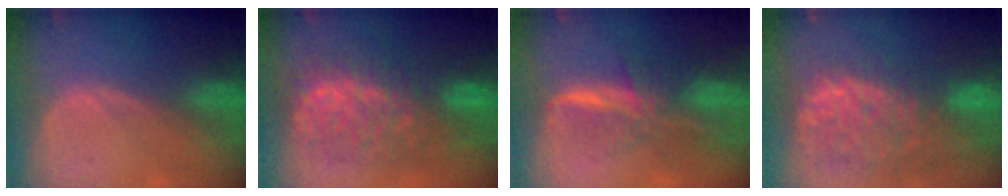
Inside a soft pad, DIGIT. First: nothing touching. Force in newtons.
{"total": 12.2, "press": 12.2, "slide": 1.4}
{"total": 8.3, "press": 6.9, "slide": 4.5}
{"total": 13.8, "press": 11.6, "slide": 7.5}